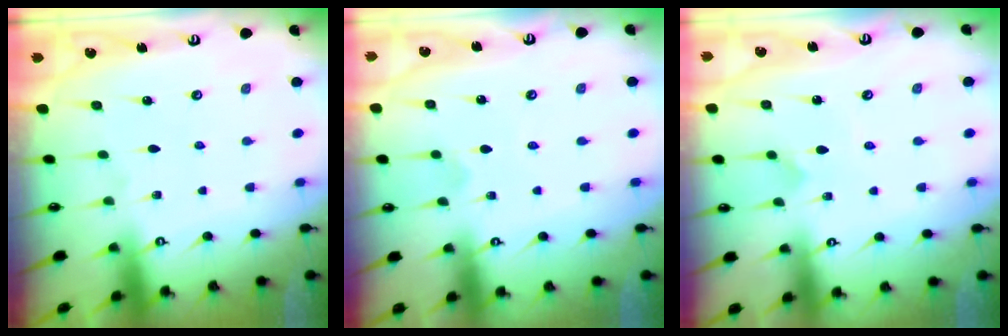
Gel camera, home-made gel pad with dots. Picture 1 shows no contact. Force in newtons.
{"total": 1.0, "press": 1.0, "slide": 0.3}
{"total": 2.7, "press": 2.7, "slide": 0.3}